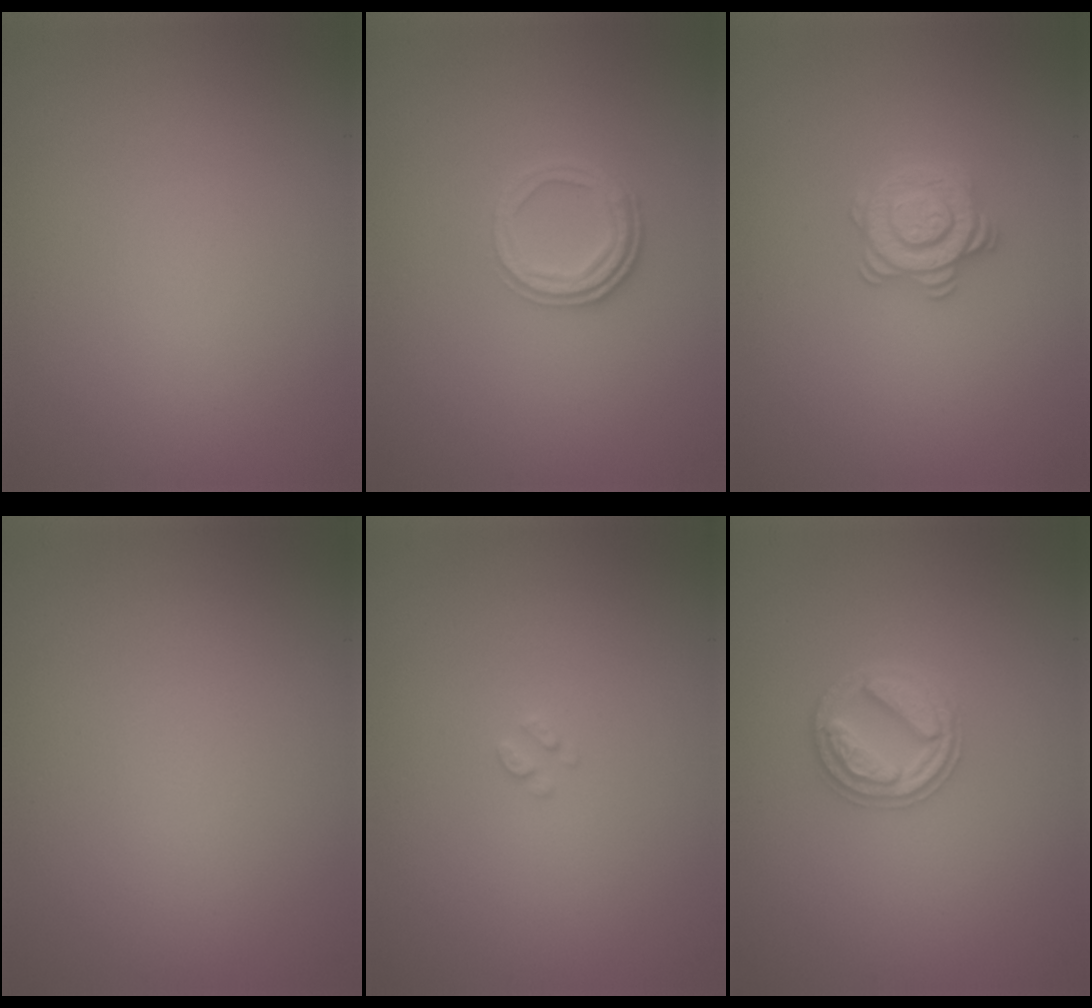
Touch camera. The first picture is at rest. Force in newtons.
{"total": 2.6, "press": 2.3, "slide": 1.3}
{"total": 2.9, "press": 2.7, "slide": 1.1}
{"total": 0.0}
{"total": 0.7, "press": 0.6, "slide": 0.1}
{"total": 3.0, "press": 2.9, "slide": 0.4}